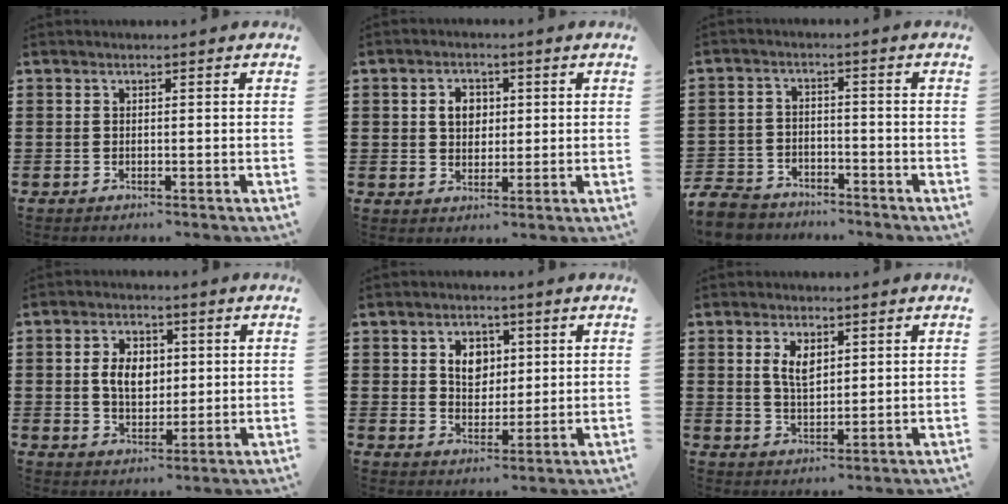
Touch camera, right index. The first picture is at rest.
{"total": 4.0, "force": [0.7, 3.0, 2.4], "torque": [-0.058, 0.014, 0.010]}
{"total": 5.4, "force": [-5.3, 1.1, 0.5], "torque": [-0.025, 0.003, -0.110]}
{"total": 5.5, "force": [0.6, 3.7, 4.0], "torque": [-0.087, 0.008, 0.003]}
{"total": 4.9, "force": [1.4, 3.6, 2.9], "torque": [-0.062, 0.010, 0.020]}
{"total": 4.1, "force": [1.5, 2.0, 3.3], "torque": [-0.063, 0.005, 0.024]}